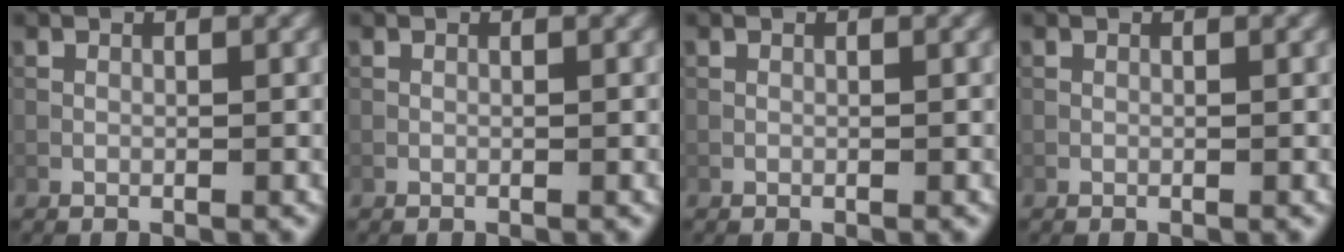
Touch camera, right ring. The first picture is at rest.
{"total": 0.0}
{"total": 0.0}
{"total": 0.0}